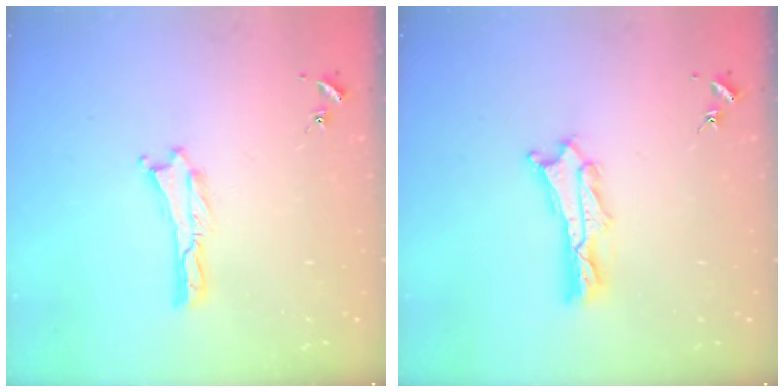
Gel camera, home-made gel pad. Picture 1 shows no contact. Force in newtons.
{"total": 2.6, "press": 2.6, "slide": 0.2}